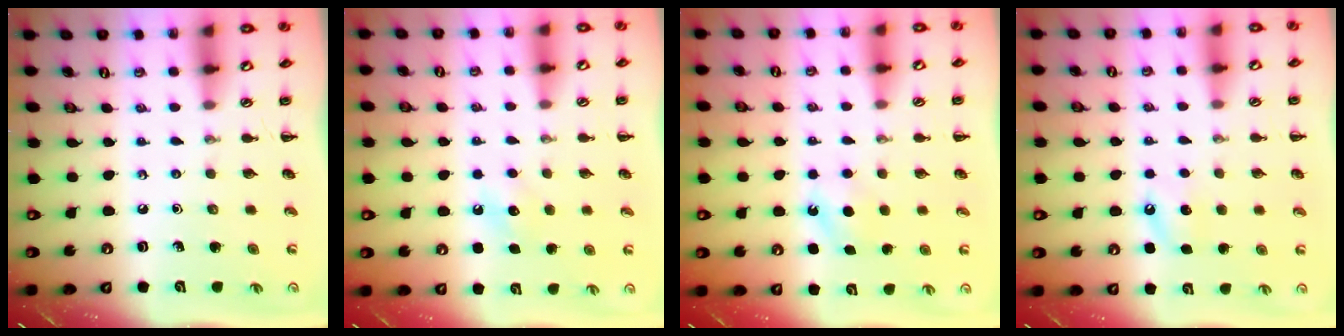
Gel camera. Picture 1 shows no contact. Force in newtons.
{"total": 6.7, "press": 6.5, "slide": 1.7}
{"total": 4.9, "press": 4.7, "slide": 1.2}
{"total": 5.3, "press": 5.0, "slide": 1.5}